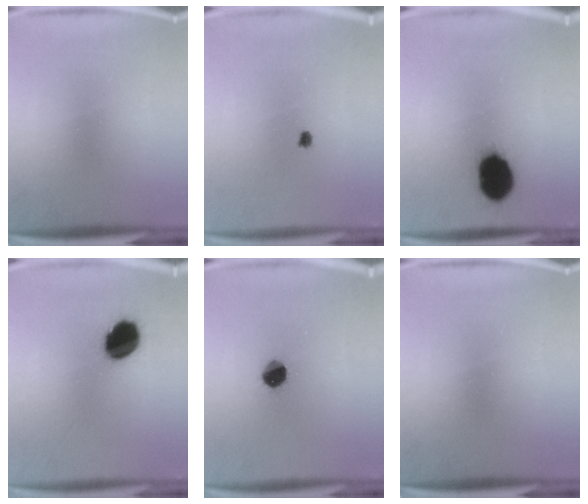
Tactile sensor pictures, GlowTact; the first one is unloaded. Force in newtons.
{"total": 0.6}
{"total": 14.2}
{"total": 11.8}
{"total": 6.7}
{"total": 0.0}